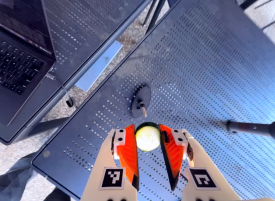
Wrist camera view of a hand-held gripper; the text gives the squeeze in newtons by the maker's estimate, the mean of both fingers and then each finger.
{"total": 11.2, "left": 11.7, "right": 10.7}